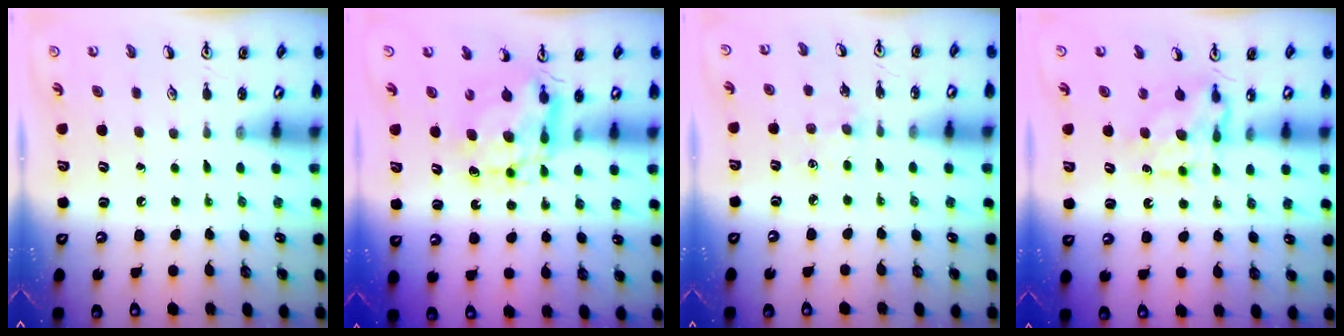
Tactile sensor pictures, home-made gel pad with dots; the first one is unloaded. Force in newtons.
{"total": 8.4, "press": 8.3, "slide": 0.7}
{"total": 2.0, "press": 2.0, "slide": 0.3}
{"total": 7.1, "press": 7.0, "slide": 0.6}